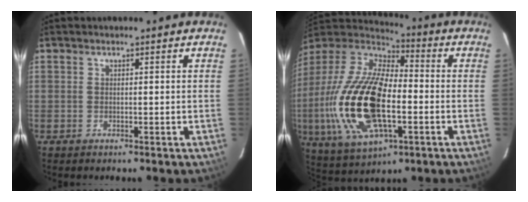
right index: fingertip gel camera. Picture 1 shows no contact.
{"total": 25.5, "force": [-4.6, 11.6, 22.2], "torque": [-0.476, -0.019, -0.080]}